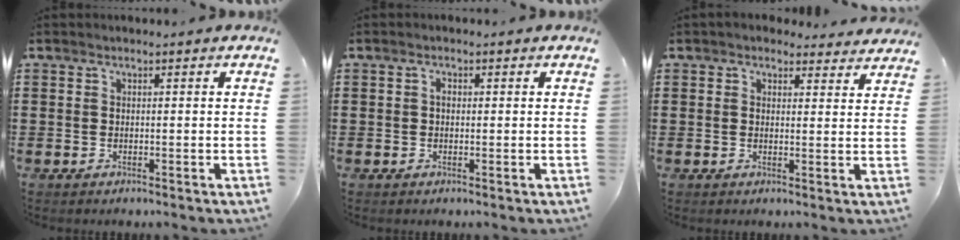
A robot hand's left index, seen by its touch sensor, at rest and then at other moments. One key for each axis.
{"total": 1.2, "fx": 0.1, "fy": 0.8, "fz": 0.9, "tx": -0.020, "ty": 0.005, "tz": 0.002}
{"total": 2.4, "fx": 2.2, "fy": 0.8, "fz": 0.4, "tx": -0.007, "ty": -0.004, "tz": 0.039}